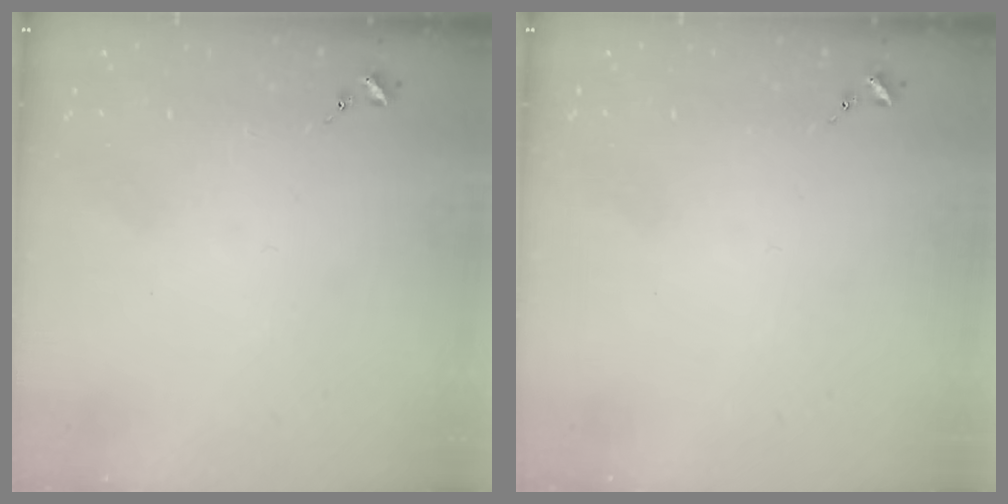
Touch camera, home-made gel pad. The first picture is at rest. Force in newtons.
{"total": 0.0}